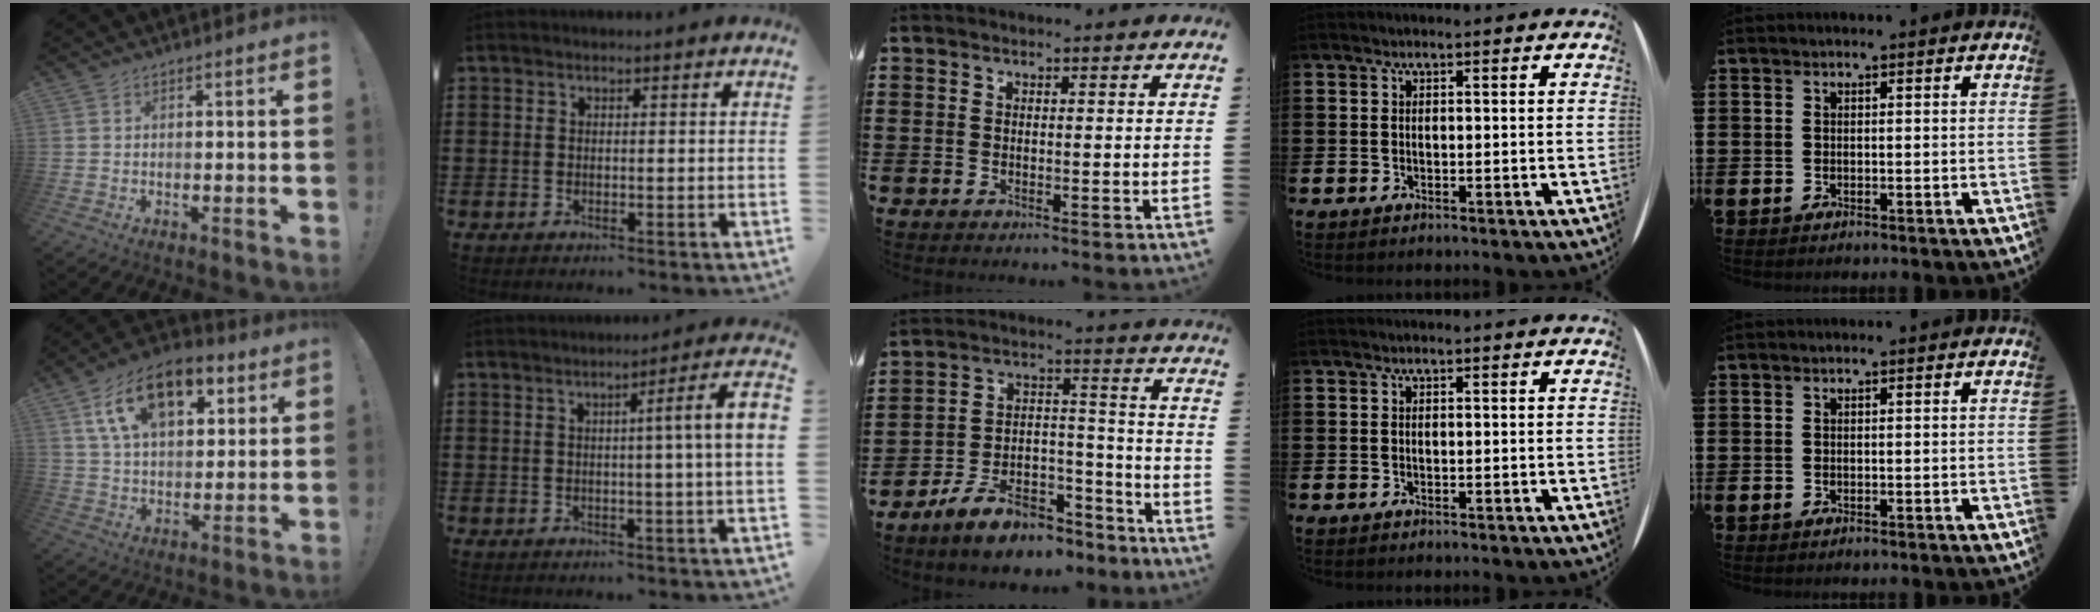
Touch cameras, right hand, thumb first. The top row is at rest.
{"thumb": {"total": 17.9, "force": [8.9, 10.3, 11.6], "torque": [-0.192, -0.029, 0.160]}, "index": {"total": 5.7, "force": [0.3, -0.6, 5.7], "torque": [-0.087, -0.014, -0.003]}, "middle": {"total": 9.1, "force": [-7.8, 3.0, 3.7], "torque": [-0.065, 0.033, -0.149]}}